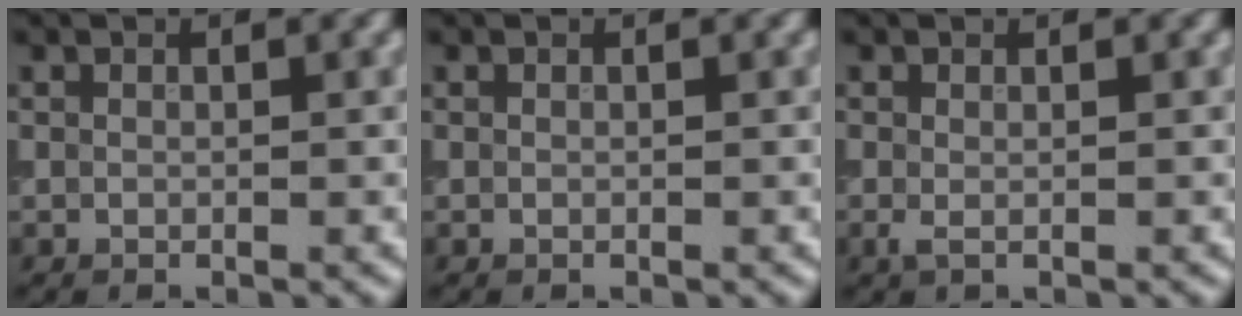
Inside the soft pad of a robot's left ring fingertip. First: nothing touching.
{"total": 0.0}
{"total": 0.8, "force": [-0.2, 0.3, 0.7], "torque": [-0.018, -0.004, -0.003]}